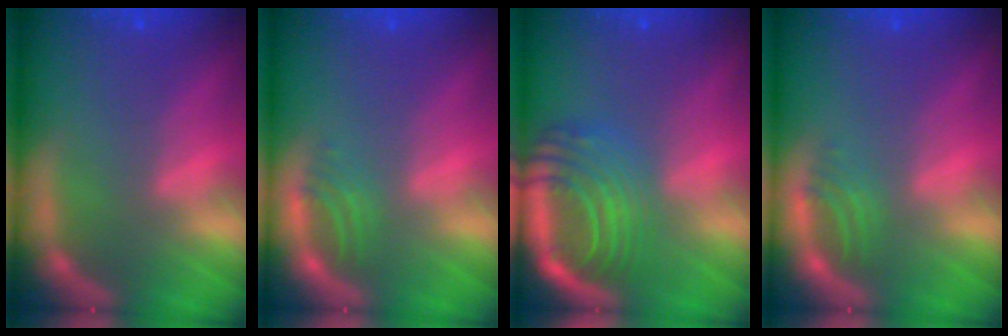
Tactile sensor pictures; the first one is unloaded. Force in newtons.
{"total": 2.0}
{"total": 10.1}
{"total": 2.0}